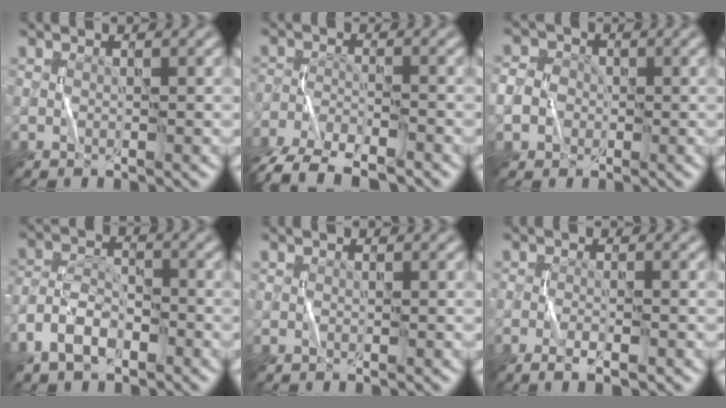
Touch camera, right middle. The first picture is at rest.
{"total": 6.5, "force": [-5.5, 1.9, 2.9], "torque": [-0.049, -0.019, -0.103]}
{"total": 3.7, "force": [-0.7, 3.4, 1.4], "torque": [-0.012, 0.009, -0.028]}
{"total": 4.8, "force": [-3.0, 2.6, 2.7], "torque": [-0.050, 0.003, -0.064]}
{"total": 0.0}
{"total": 2.3, "force": [-1.3, 0.5, 1.9], "torque": [-0.031, 0.003, -0.025]}